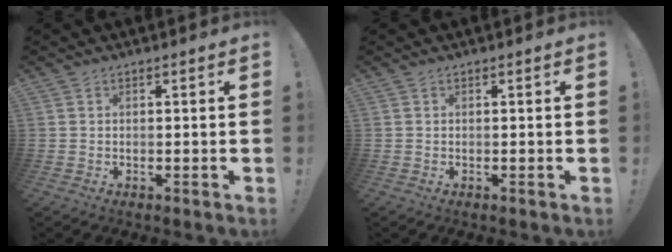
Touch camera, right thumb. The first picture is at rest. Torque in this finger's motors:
{"motor_torque": [0.00, 0.00, 0.00, 0.00, 0.00]}